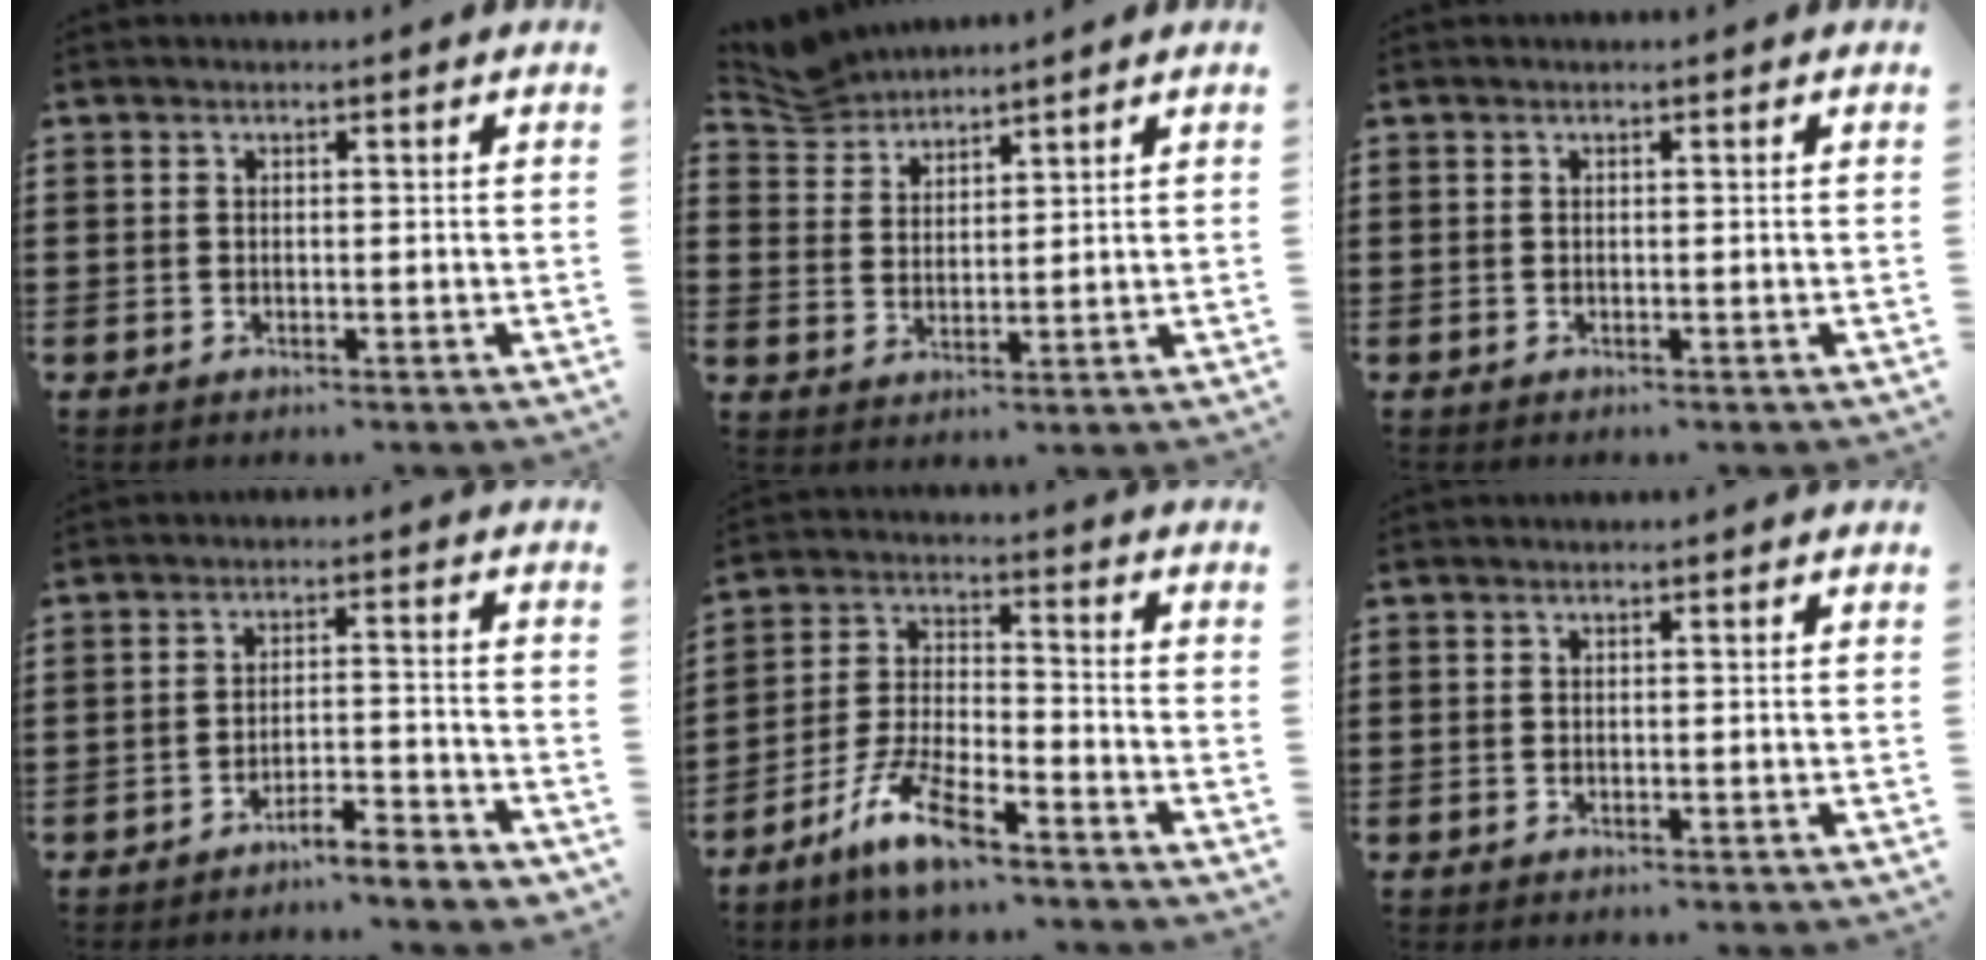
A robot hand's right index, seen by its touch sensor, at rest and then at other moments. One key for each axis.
{"total": 4.7, "fx": 4.6, "fy": 0.8, "fz": 0.3, "tx": -0.023, "ty": -0.010, "tz": 0.090}
{"total": 0.0}
{"total": 4.2, "fx": -4.1, "fy": -0.2, "fz": 0.9, "tx": -0.020, "ty": -0.002, "tz": -0.084}
{"total": 8.9, "fx": -6.7, "fy": 2.0, "fz": 5.6, "tx": -0.135, "ty": -0.001, "tz": -0.133}
{"total": 0.0}